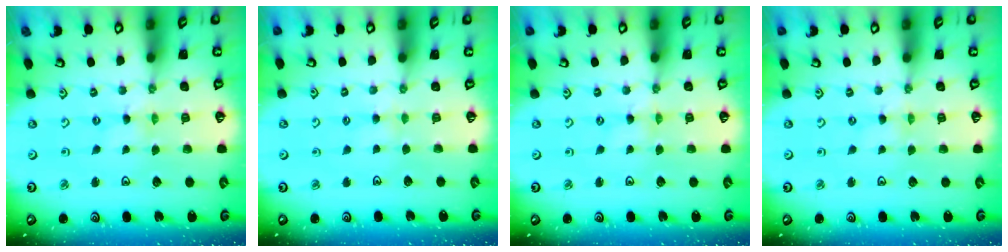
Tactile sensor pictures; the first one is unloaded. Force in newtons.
{"total": 2.6, "press": 2.5, "slide": 0.5}
{"total": 0.0}
{"total": 0.0}